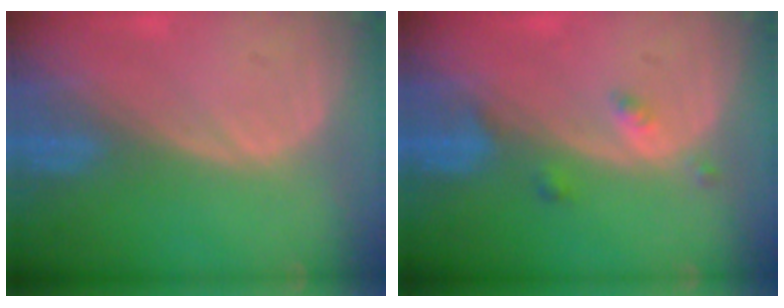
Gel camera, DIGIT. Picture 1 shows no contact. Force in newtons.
{"total": 2.1, "press": 2.1, "slide": 0.2}